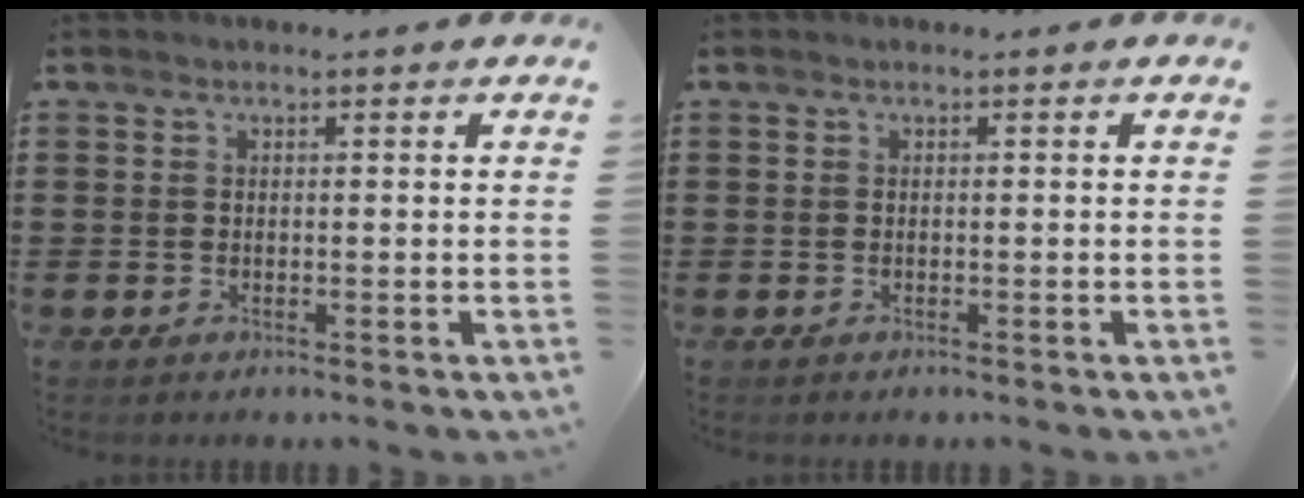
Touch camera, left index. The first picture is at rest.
{"total": 0.0}